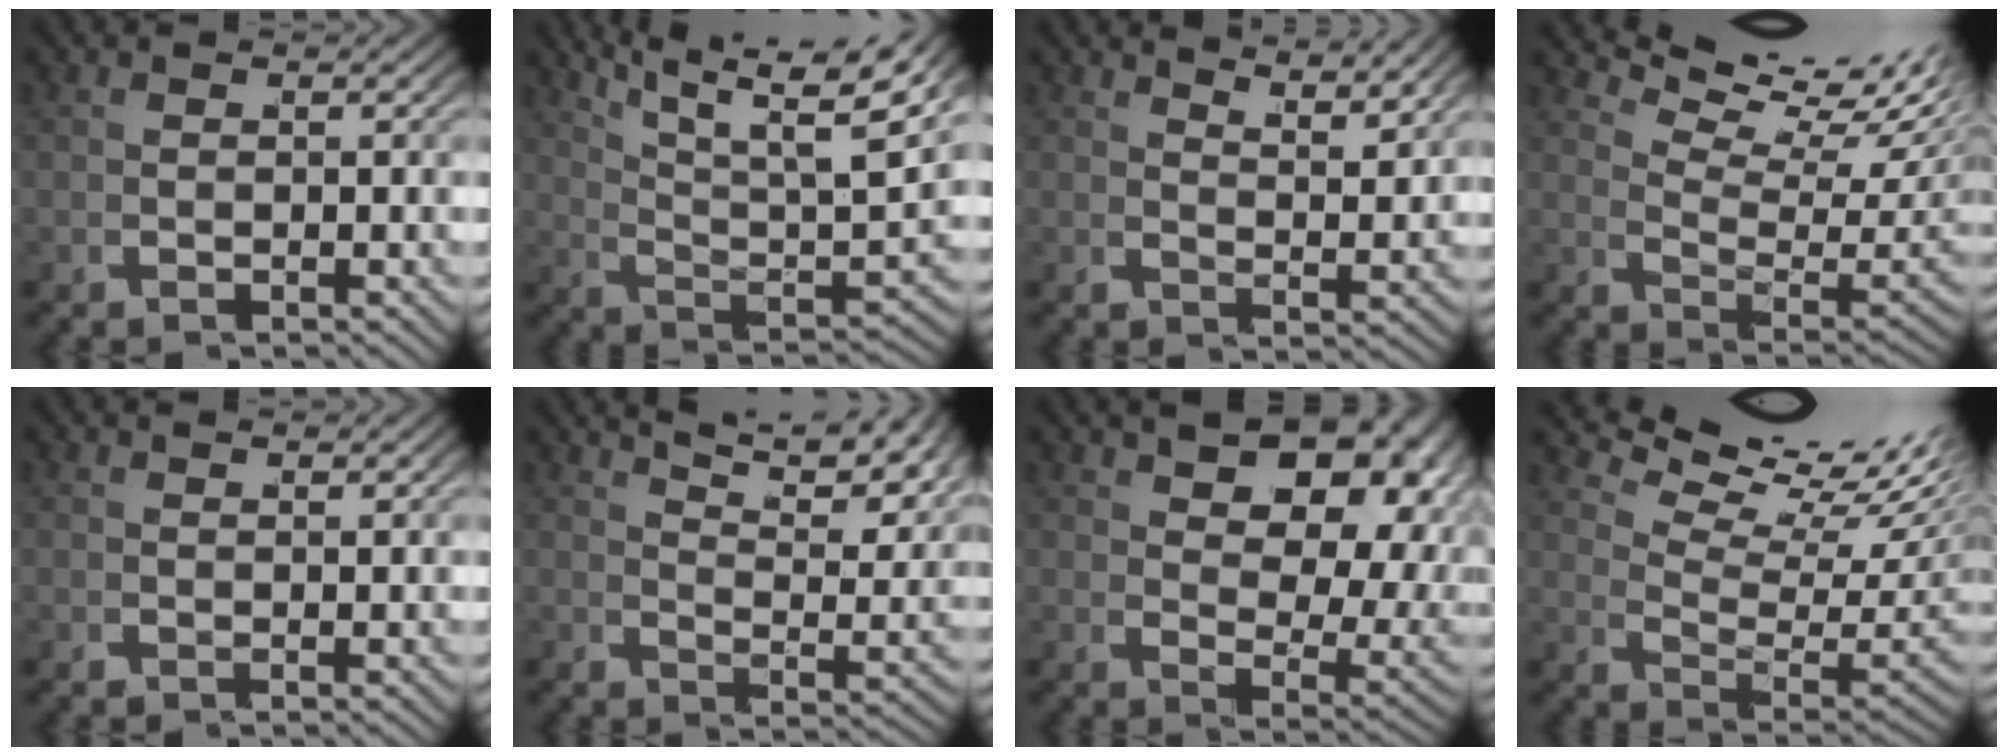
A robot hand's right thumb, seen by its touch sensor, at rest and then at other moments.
{"total": 12.0, "force": [5.7, 5.6, 9.0], "torque": [-0.146, -0.001, 0.089]}
{"total": 3.6, "force": [3.3, 0.3, 1.6], "torque": [-0.018, 0.003, 0.058]}
{"total": 10.8, "force": [7.1, 3.8, 7.2], "torque": [-0.086, 0.027, 0.104]}
{"total": 0.7, "force": [0.7, 0.0, 0.2], "torque": [-0.001, 0.003, 0.015]}
{"total": 9.0, "force": [7.2, 2.4, 5.0], "torque": [-0.050, 0.024, 0.110]}
{"total": 10.5, "force": [4.0, 5.7, 7.8], "torque": [-0.107, -0.009, 0.072]}
{"total": 11.3, "force": [6.1, 4.7, 8.2], "torque": [-0.102, 0.018, 0.093]}